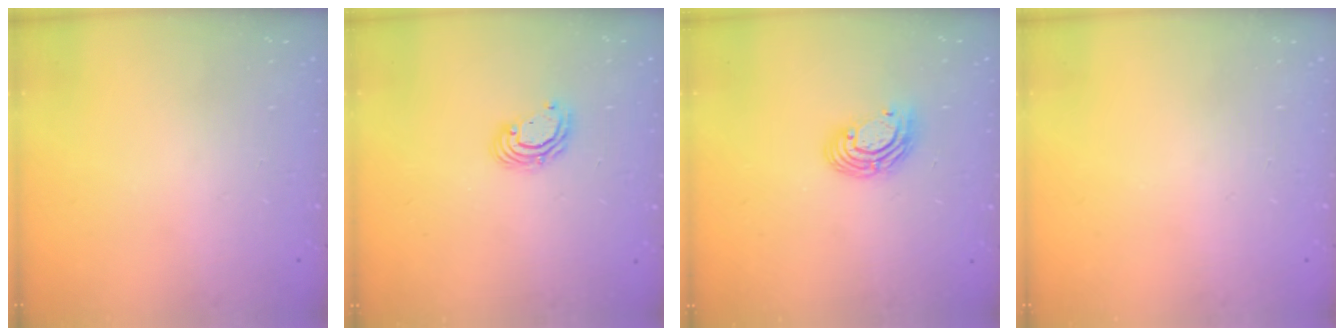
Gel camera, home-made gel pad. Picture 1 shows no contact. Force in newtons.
{"total": 5.7, "press": 5.7, "slide": 0.2}
{"total": 7.9, "press": 7.8, "slide": 1.2}
{"total": 0.0}